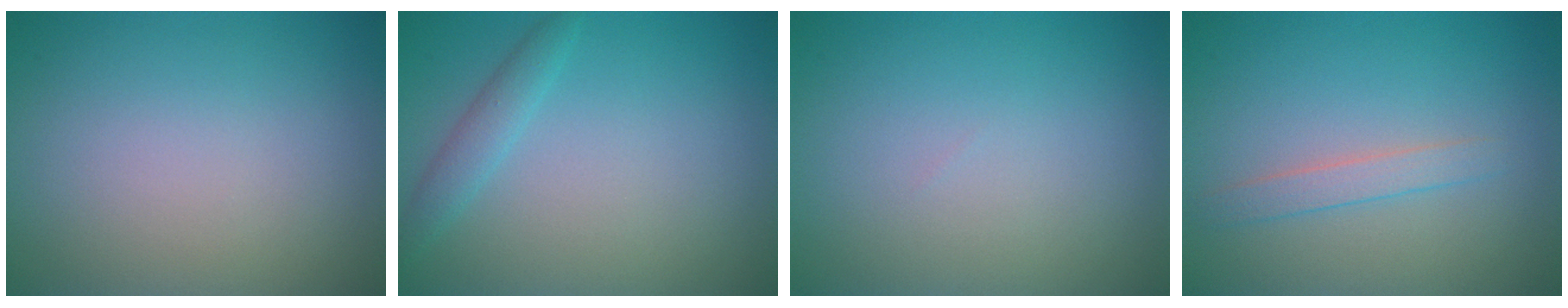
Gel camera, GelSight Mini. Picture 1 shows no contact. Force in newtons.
{"total": 1.8, "press": 1.8, "slide": 0.2}
{"total": 0.0}
{"total": 1.6, "press": 1.6, "slide": 0.1}